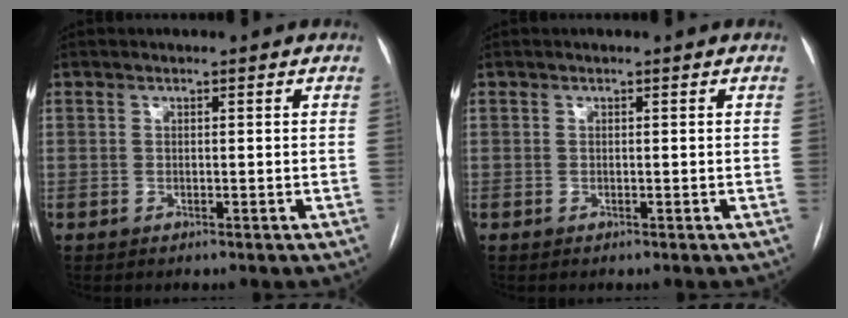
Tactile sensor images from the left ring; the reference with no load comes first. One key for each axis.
{"total": 0.0}